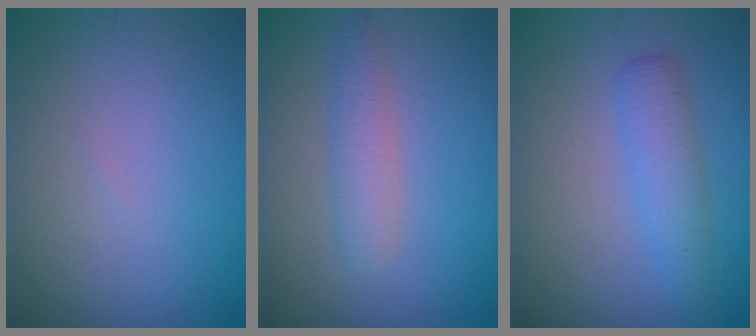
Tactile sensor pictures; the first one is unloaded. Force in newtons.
{"total": 2.3, "press": 2.3, "slide": 0.1}
{"total": 2.8, "press": 2.7, "slide": 0.2}